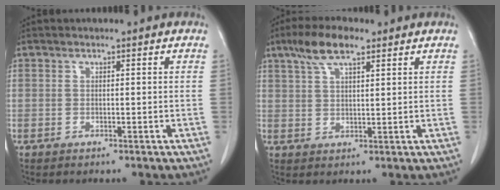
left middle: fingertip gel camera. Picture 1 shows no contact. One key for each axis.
{"total": 6.8, "fx": 4.4, "fy": 1.8, "fz": 4.8, "tx": -0.103, "ty": 0.016, "tz": 0.084}